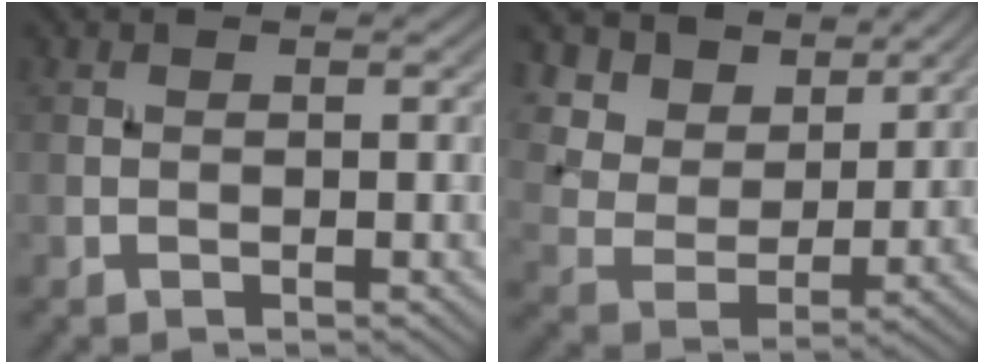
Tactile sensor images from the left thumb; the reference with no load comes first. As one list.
[{"total": 10.0, "force": [6.9, 5.8, 4.4], "torque": [-0.124, -0.008, 0.140]}]